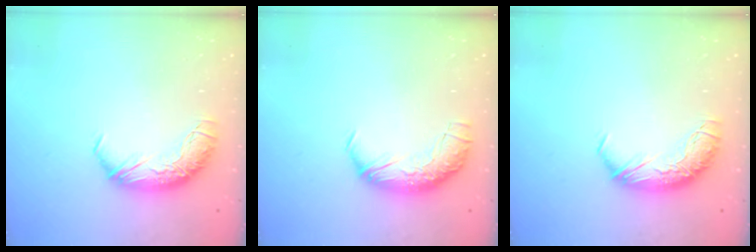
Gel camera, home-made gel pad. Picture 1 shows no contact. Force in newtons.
{"total": 2.3, "press": 1.0, "slide": 2.1}
{"total": 0.0}